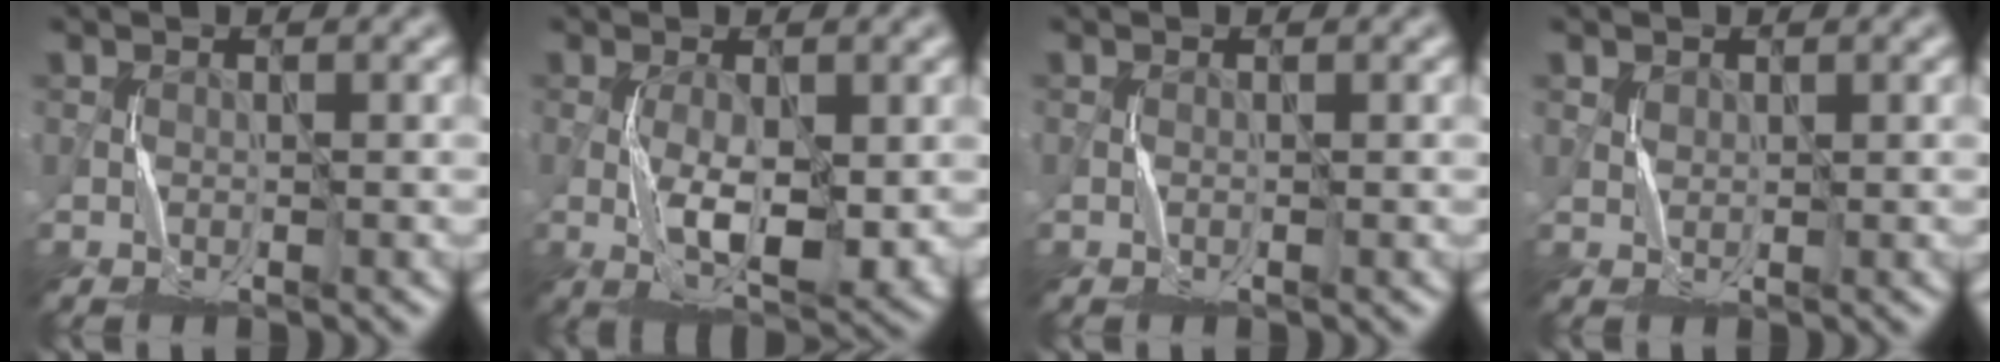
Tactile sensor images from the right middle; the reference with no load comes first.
{"total": 5.7, "force": [-0.7, 2.2, 5.2], "torque": [-0.102, -0.008, -0.006]}
{"total": 0.0}
{"total": 0.7, "force": [0.5, 0.5, 0.0], "torque": [0.000, -0.001, 0.014]}